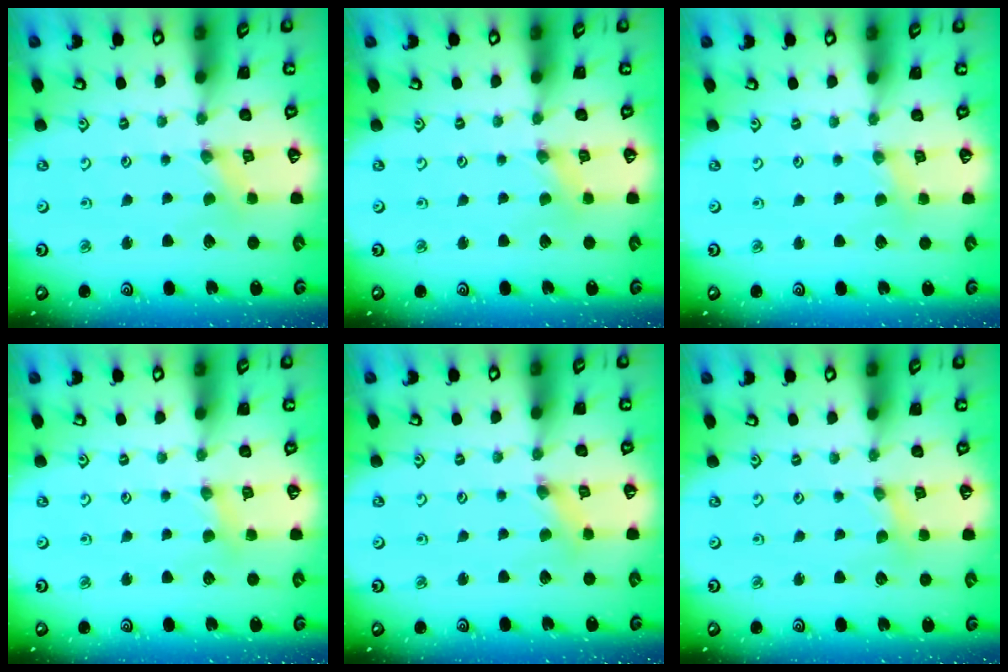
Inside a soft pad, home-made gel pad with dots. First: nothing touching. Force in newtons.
{"total": 0.0}
{"total": 2.2, "press": 2.2, "slide": 0.4}
{"total": 3.0, "press": 2.9, "slide": 0.4}
{"total": 1.2, "press": 1.2, "slide": 0.3}
{"total": 0.6, "press": 0.6, "slide": 0.1}